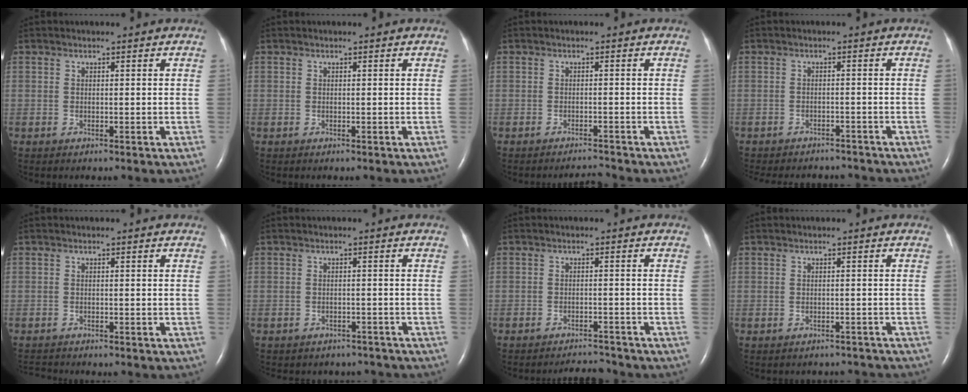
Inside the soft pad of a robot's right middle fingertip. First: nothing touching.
{"total": 0.0}
{"total": 1.8, "force": [-1.7, -0.5, -0.1], "torque": [-0.004, -0.011, -0.026]}
{"total": 5.4, "force": [-5.0, 2.0, -0.1], "torque": [-0.001, 0.007, -0.057]}
{"total": 1.6, "force": [-1.6, -0.1, -0.1], "torque": [-0.001, -0.011, -0.027]}
{"total": 5.7, "force": [-5.1, 2.6, 0.4], "torque": [-0.012, 0.009, -0.051]}
{"total": 3.3, "force": [-3.3, -0.1, -0.2], "torque": [-0.001, -0.008, -0.051]}
{"total": 4.2, "force": [-3.9, 1.5, 0.2], "torque": [-0.004, 0.002, -0.038]}